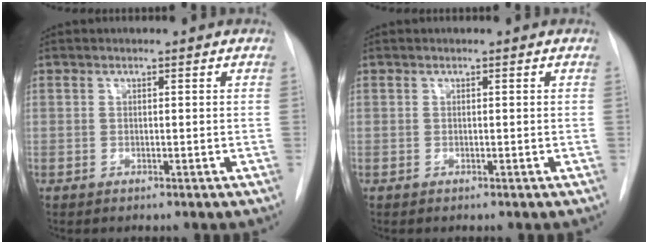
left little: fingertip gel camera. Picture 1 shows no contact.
{"total": 0.0}